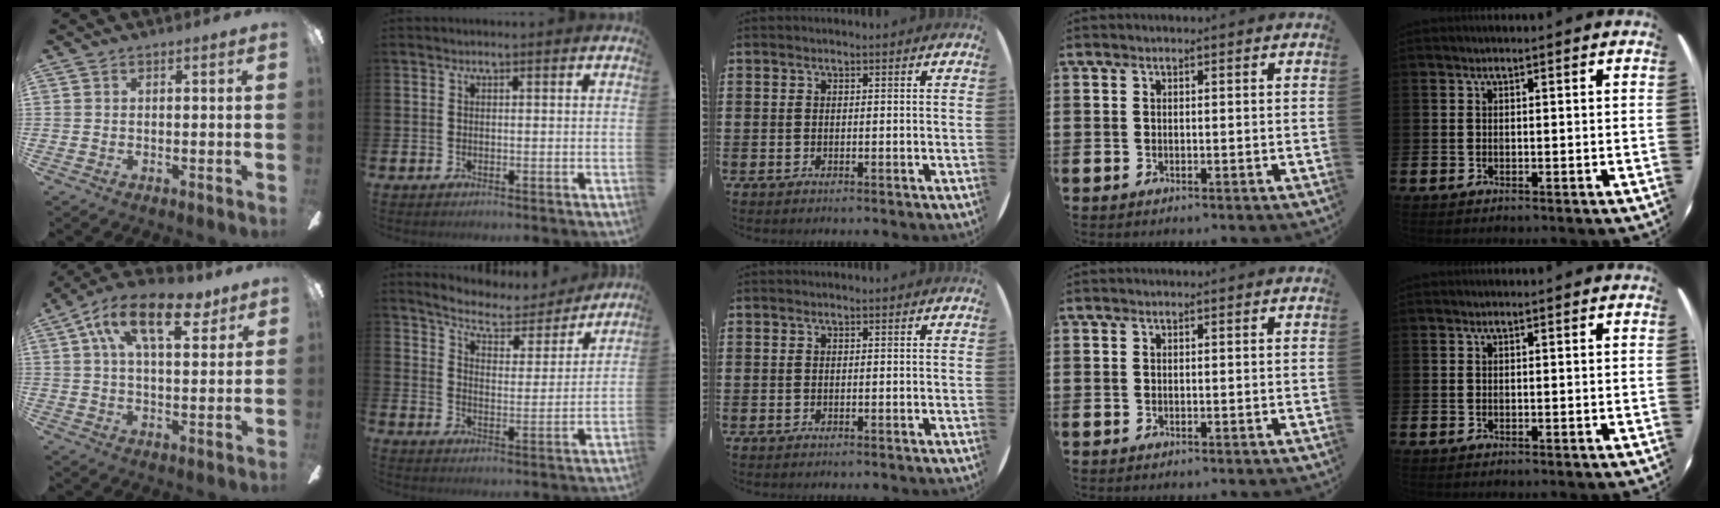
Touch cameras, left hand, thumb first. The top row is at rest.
{"thumb": {"total": 15.9, "force": [8.0, 7.7, 11.5], "torque": [-0.184, -0.013, 0.134]}, "index": {"total": 6.4, "force": [6.1, 1.5, 1.6], "torque": [-0.057, -0.046, 0.100]}}